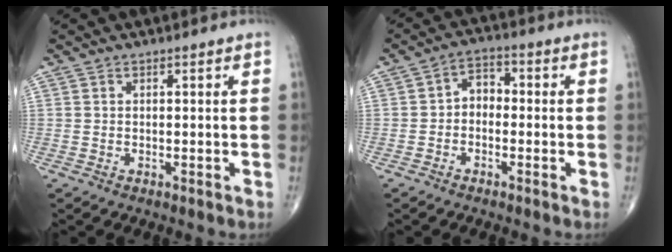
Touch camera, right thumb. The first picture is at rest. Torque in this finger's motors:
{"motor_torque": [-0.42, 0.51, 0.08, -0.05, 0.06]}